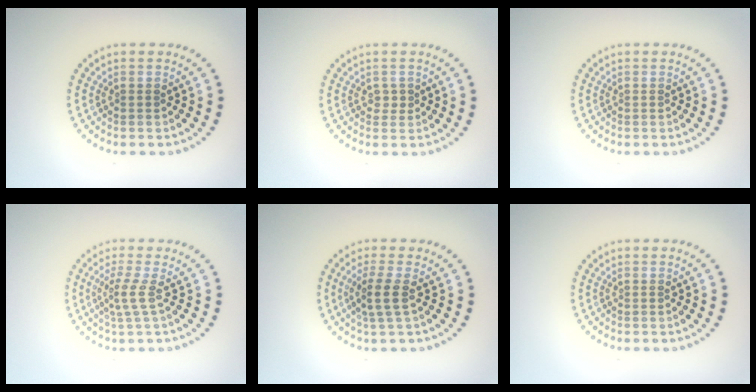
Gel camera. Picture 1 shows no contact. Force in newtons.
{"total": 1.0, "press": 0.9, "slide": 0.3}
{"total": 0.0}
{"total": 2.0, "press": 1.3, "slide": 1.6}
{"total": 2.2, "press": 1.9, "slide": 1.2}
{"total": 0.0}